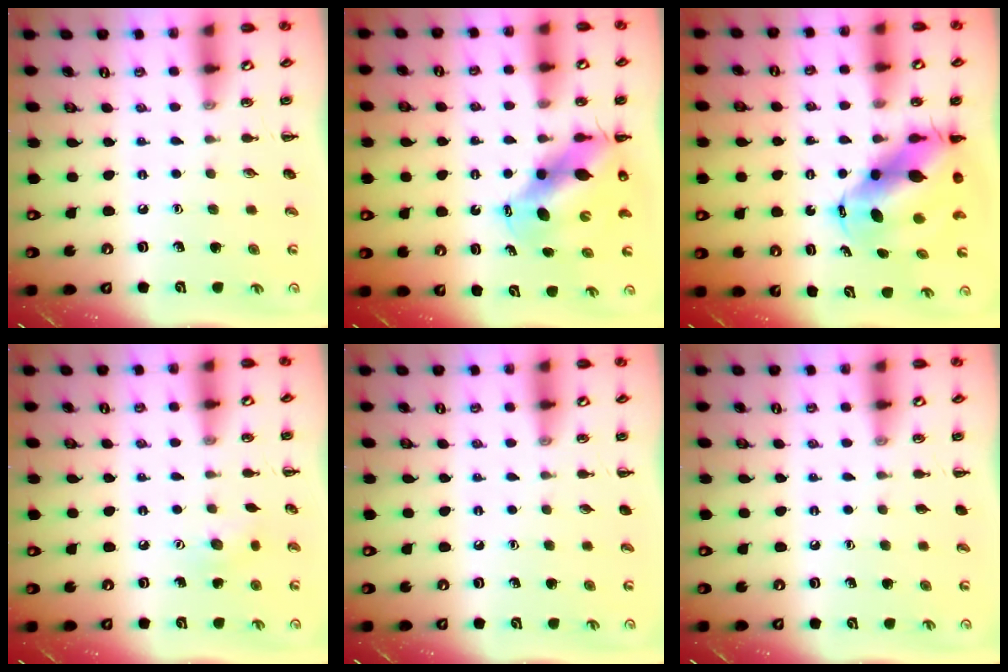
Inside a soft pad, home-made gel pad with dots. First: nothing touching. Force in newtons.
{"total": 10.9, "press": 10.5, "slide": 2.7}
{"total": 10.7, "press": 10.3, "slide": 2.8}
{"total": 3.8, "press": 3.7, "slide": 1.1}
{"total": 0.0}
{"total": 0.0}